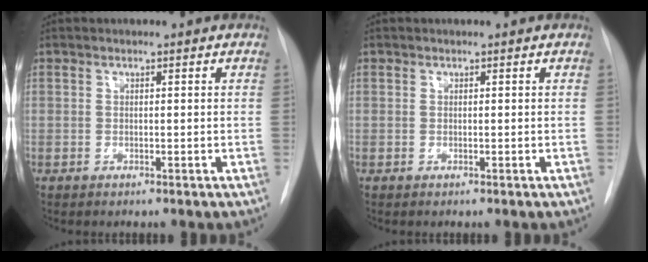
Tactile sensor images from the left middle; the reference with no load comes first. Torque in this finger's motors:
{"motor_torque": [-0.21, -0.12, 0.01, 0.01]}